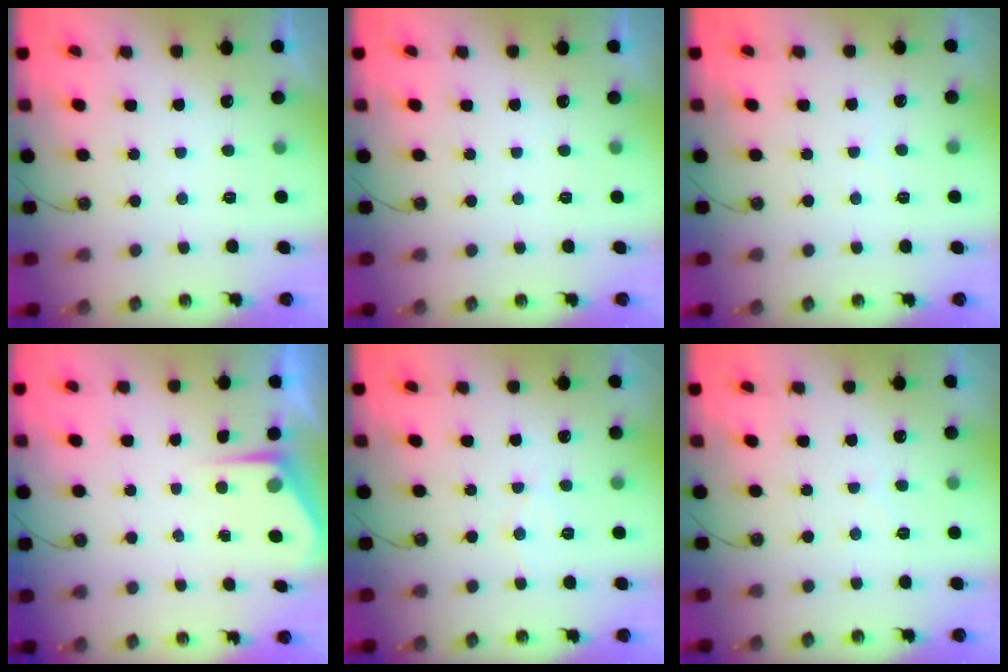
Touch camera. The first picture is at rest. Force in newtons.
{"total": 0.0}
{"total": 1.8, "press": 1.8, "slide": 0.4}
{"total": 4.6, "press": 4.6, "slide": 0.2}
{"total": 6.0, "press": 6.0, "slide": 0.3}
{"total": 3.7, "press": 3.7, "slide": 0.6}